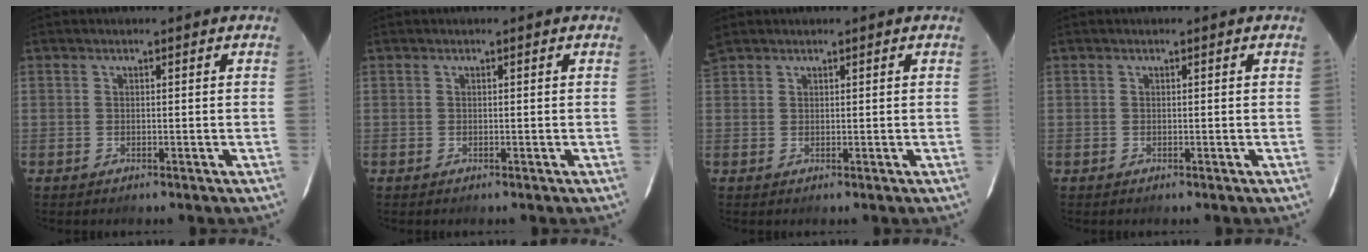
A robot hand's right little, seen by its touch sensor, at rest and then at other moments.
{"total": 0.0}
{"total": 2.4, "force": [1.8, 1.4, 0.7], "torque": [-0.013, 0.009, 0.034]}
{"total": 0.0}